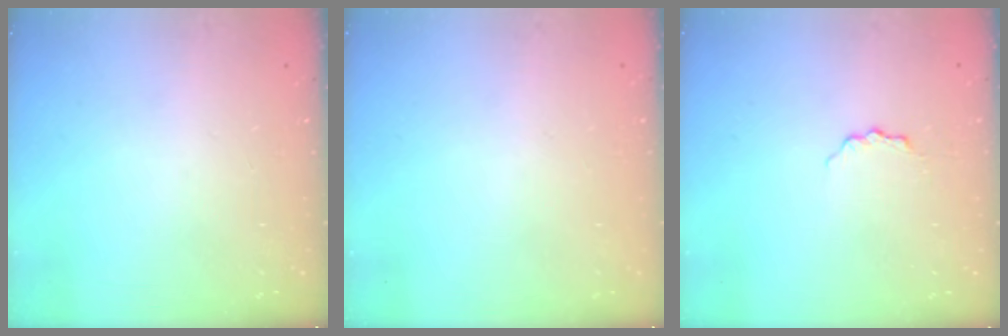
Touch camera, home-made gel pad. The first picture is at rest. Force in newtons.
{"total": 1.4, "press": 1.4, "slide": 0.1}
{"total": 3.8, "press": 3.8, "slide": 0.5}